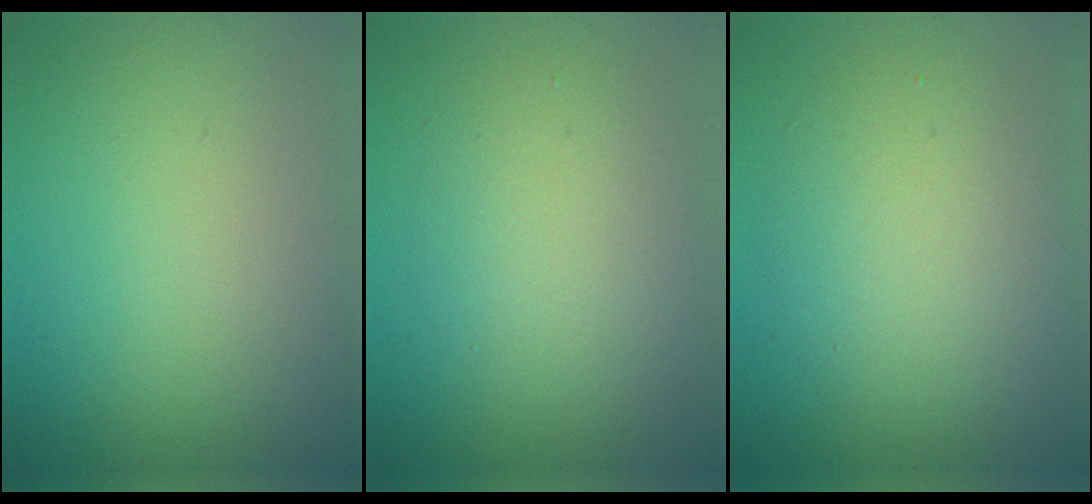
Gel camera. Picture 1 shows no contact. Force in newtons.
{"total": 4.0, "press": 4.0, "slide": 0.3}
{"total": 5.6, "press": 5.6, "slide": 0.5}